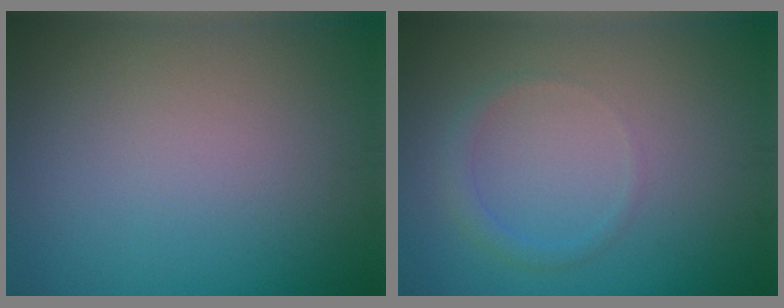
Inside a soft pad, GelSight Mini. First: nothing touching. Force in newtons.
{"total": 1.4, "press": 1.4, "slide": 0.1}